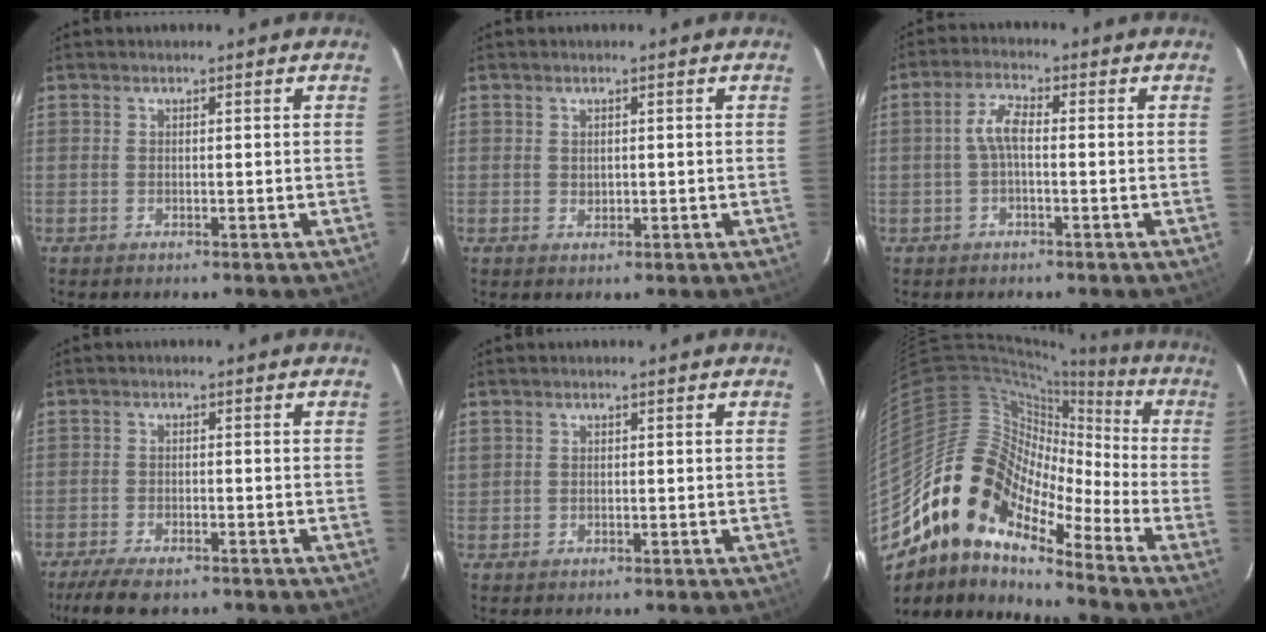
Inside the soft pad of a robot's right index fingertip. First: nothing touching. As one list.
[{"total": 1.0, "force": [0.4, 0.9, 0.3], "torque": [-0.004, 0.003, 0.008]}, {"total": 3.8, "force": [-0.6, 1.3, 3.6], "torque": [-0.078, 0.013, -0.012]}, {"total": 7.4, "force": [-5.9, 2.1, 4.0], "torque": [-0.102, -0.023, -0.102]}, {"total": 1.1, "force": [0.3, 1.0, 0.2], "torque": [0.000, 0.003, 0.004]}, {"total": 15.2, "force": [-9.7, 7.5, 9.0], "torque": [-0.141, 0.006, -0.203]}]